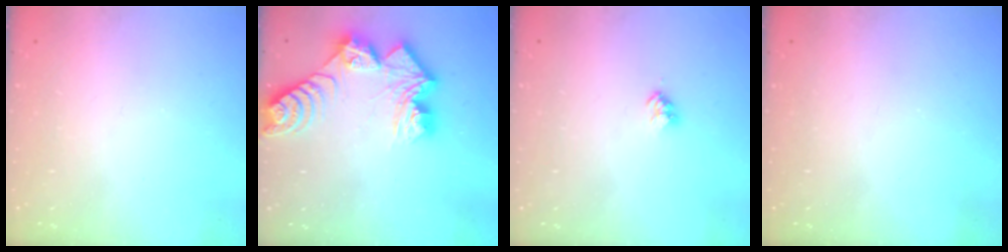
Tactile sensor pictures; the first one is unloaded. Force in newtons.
{"total": 13.7, "press": 13.6, "slide": 1.2}
{"total": 2.8, "press": 2.8, "slide": 0.4}
{"total": 0.0}